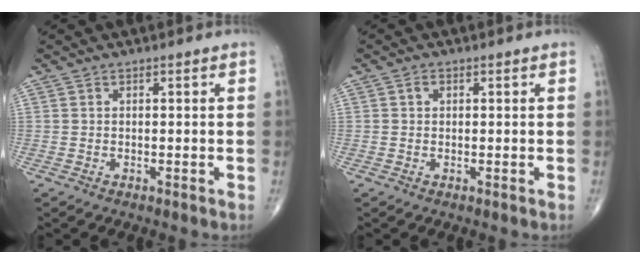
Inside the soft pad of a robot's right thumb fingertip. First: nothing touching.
{"total": 1.0, "force": [0.2, 0.8, 0.6], "torque": [-0.006, 0.003, 0.002]}